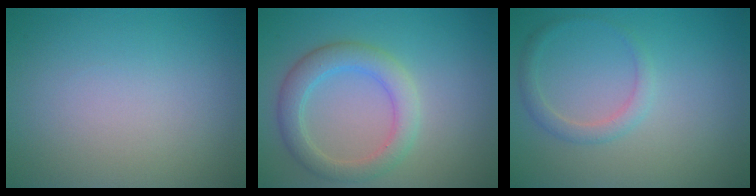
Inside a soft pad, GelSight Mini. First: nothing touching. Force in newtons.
{"total": 3.8, "press": 3.8, "slide": 0.3}
{"total": 1.7, "press": 1.7, "slide": 0.2}